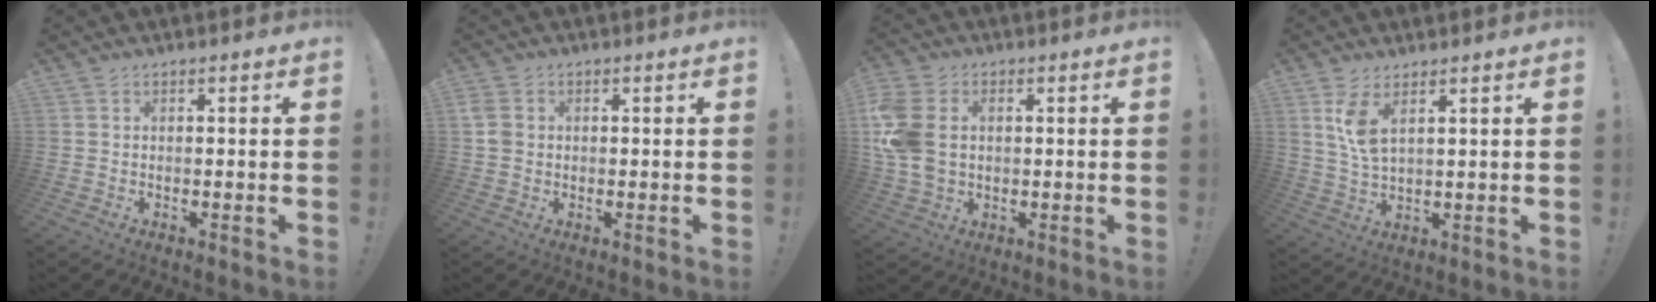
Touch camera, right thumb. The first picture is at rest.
{"total": 4.4, "force": [0.5, 3.7, 2.3], "torque": [-0.050, 0.003, 0.010]}
{"total": 13.0, "force": [1.6, 9.5, 8.7], "torque": [-0.184, -0.005, 0.031]}
{"total": 6.9, "force": [3.6, 2.5, 5.3], "torque": [-0.092, -0.024, 0.061]}